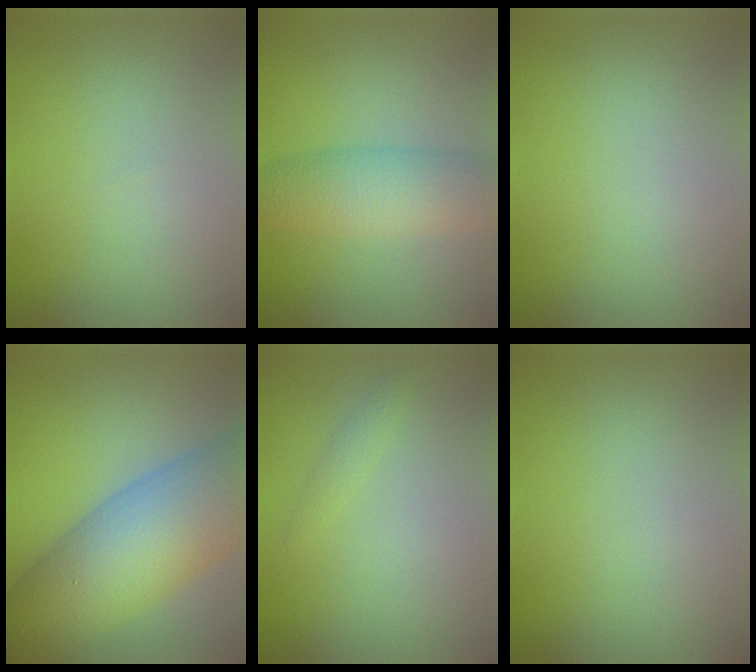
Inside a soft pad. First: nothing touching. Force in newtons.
{"total": 5.5, "press": 5.5, "slide": 0.1}
{"total": 0.0}
{"total": 12.5, "press": 12.5, "slide": 0.6}
{"total": 0.8, "press": 0.8, "slide": 0.1}
{"total": 0.0}